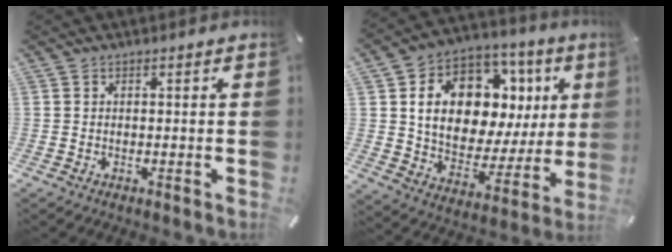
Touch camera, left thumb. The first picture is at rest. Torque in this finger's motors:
{"motor_torque": [2.85, 2.16, 2.03, -0.39, 0.21]}